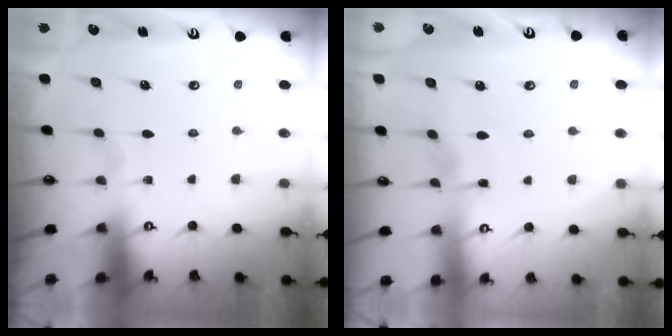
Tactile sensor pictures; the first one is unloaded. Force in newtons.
{"total": 3.1, "press": 3.1, "slide": 0.3}